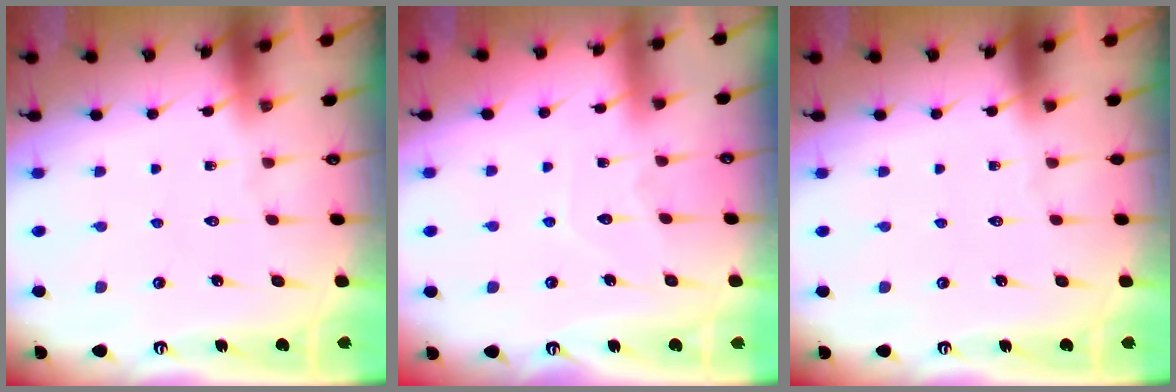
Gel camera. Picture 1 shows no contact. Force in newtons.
{"total": 4.1, "press": 4.1, "slide": 0.4}
{"total": 0.0}